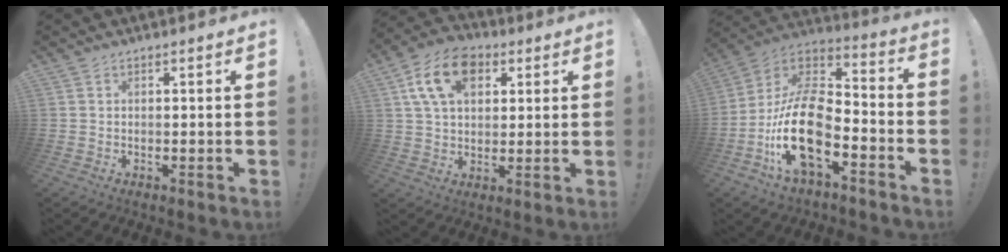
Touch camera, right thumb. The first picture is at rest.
{"total": 14.4, "force": [5.5, 9.7, 9.1], "torque": [-0.150, -0.008, 0.106]}
{"total": 20.8, "force": [-8.0, 10.6, 16.0], "torque": [-0.324, 0.038, -0.135]}